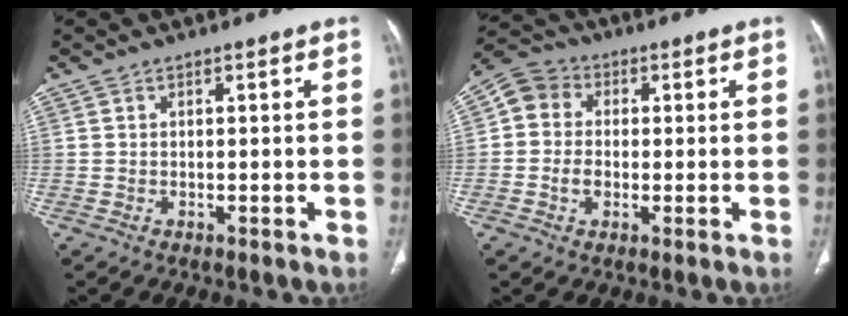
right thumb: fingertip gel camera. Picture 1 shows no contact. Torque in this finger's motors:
{"motor_torque": [0.31, 0.24, 0.34, -0.34, 0.13]}